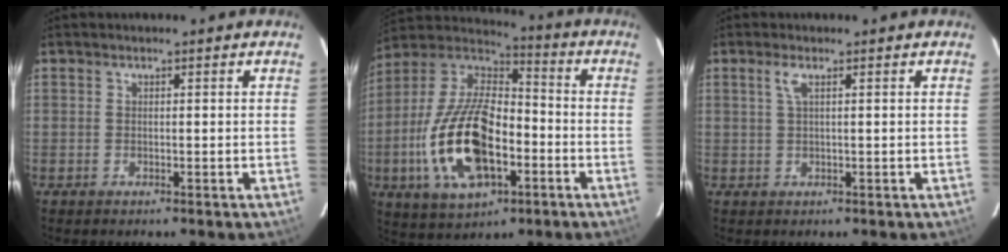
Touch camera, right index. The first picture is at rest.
{"total": 21.8, "force": [-6.3, 10.9, 17.8], "torque": [-0.374, -0.006, -0.108]}
{"total": 1.8, "force": [0.7, 0.0, 1.6], "torque": [-0.033, 0.002, 0.014]}